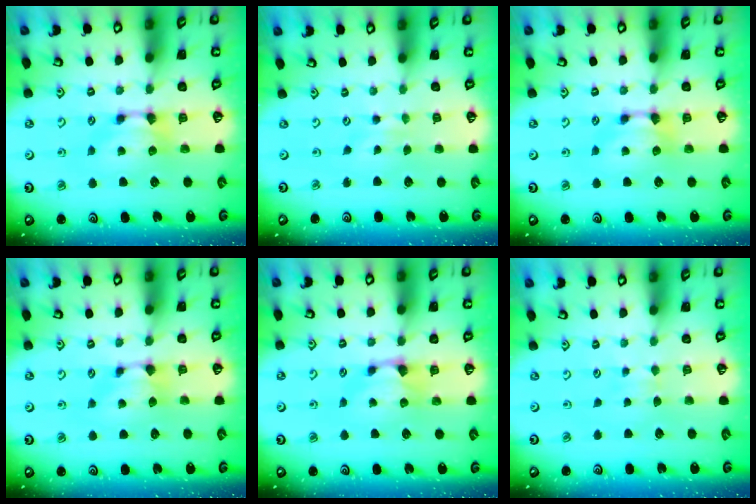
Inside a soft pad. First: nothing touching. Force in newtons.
{"total": 2.2, "press": 2.1, "slide": 0.4}
{"total": 0.0}
{"total": 0.9, "press": 0.6, "slide": 0.6}
{"total": 0.8, "press": 0.3, "slide": 0.7}
{"total": 3.1, "press": 3.1, "slide": 0.4}